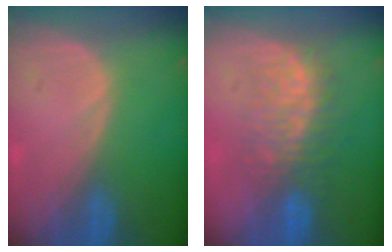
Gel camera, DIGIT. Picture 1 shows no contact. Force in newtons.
{"total": 7.8, "press": 7.6, "slide": 1.3}